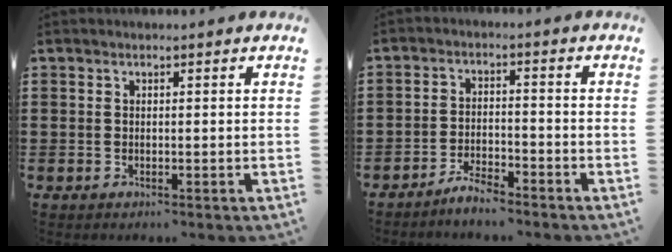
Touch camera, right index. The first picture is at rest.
{"total": 3.6, "force": [-3.5, 0.4, 0.9], "torque": [-0.018, 0.011, -0.070]}